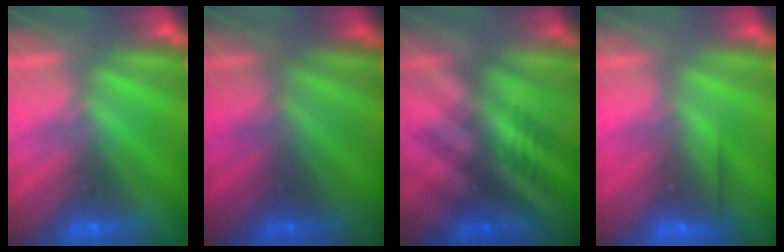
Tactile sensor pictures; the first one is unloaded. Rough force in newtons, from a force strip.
{"total": 1.8}
{"total": 2.6}
{"total": 2.6}